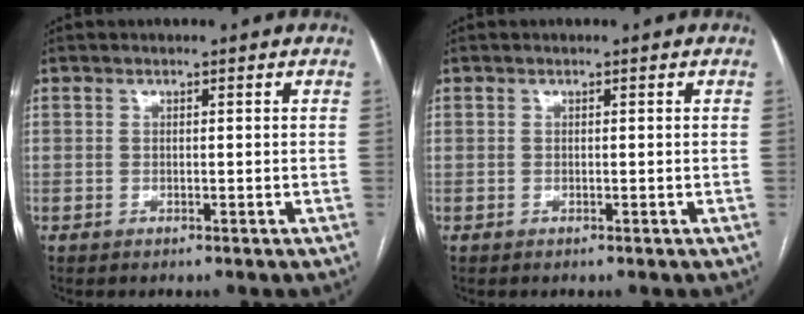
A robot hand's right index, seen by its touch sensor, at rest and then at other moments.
{"total": 0.0}